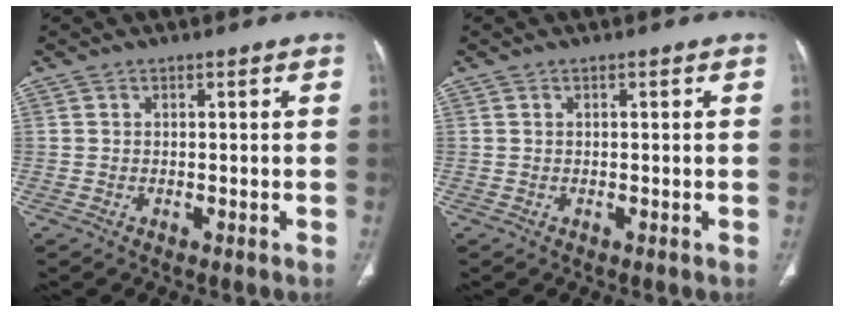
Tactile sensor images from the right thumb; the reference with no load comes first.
{"total": 0.0}